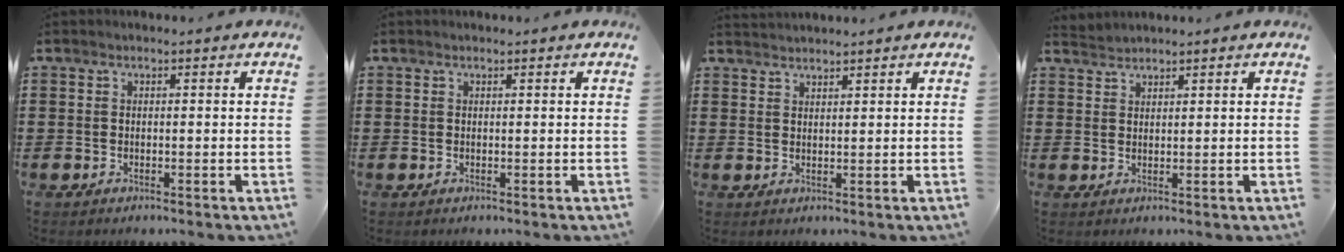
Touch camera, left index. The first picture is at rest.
{"total": 0.0}
{"total": 1.6, "force": [1.6, -0.1, 0.0], "torque": [-0.002, 0.002, 0.032]}
{"total": 1.4, "force": [1.4, -0.2, -0.3], "torque": [0.002, 0.001, 0.029]}